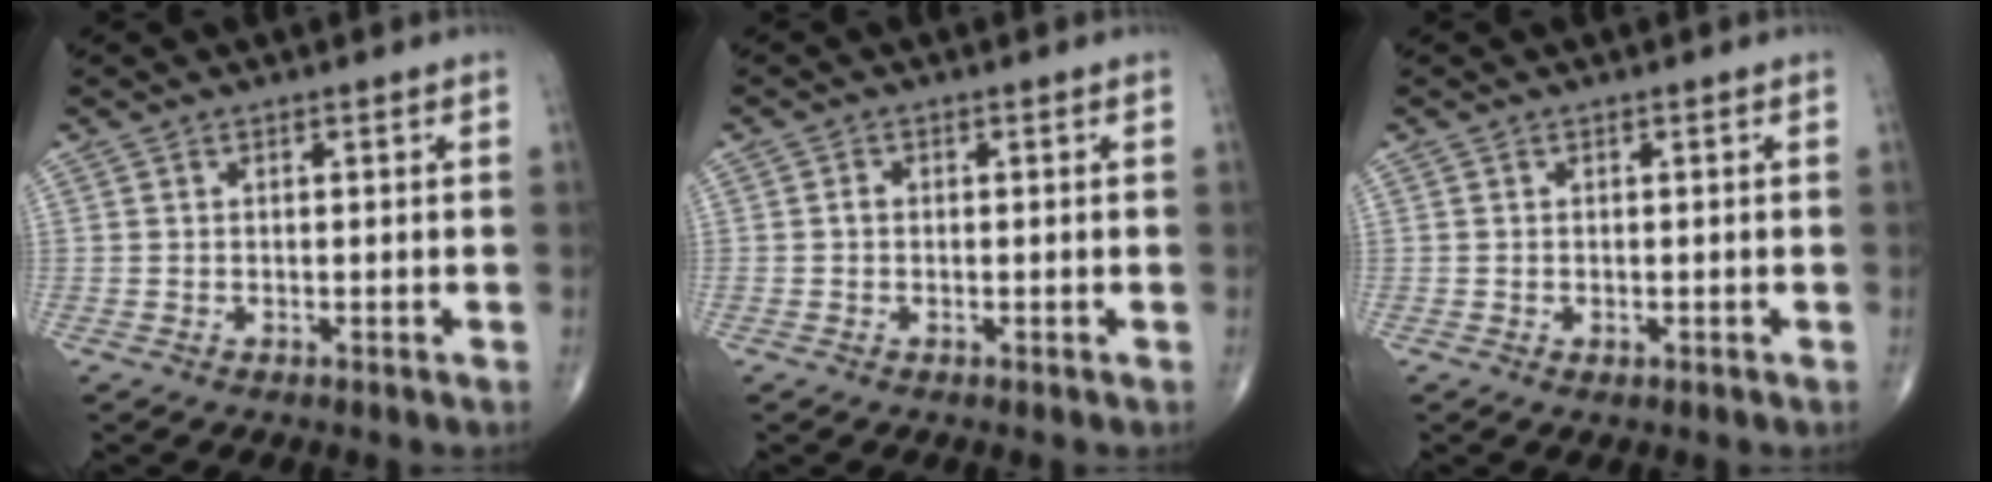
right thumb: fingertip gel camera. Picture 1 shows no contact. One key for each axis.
{"total": 1.0, "fx": -0.1, "fy": 0.8, "fz": 0.6, "tx": -0.007, "ty": 0.003, "tz": -0.003}
{"total": 0.7, "fx": -0.2, "fy": 0.4, "fz": 0.6, "tx": -0.009, "ty": -0.001, "tz": -0.001}